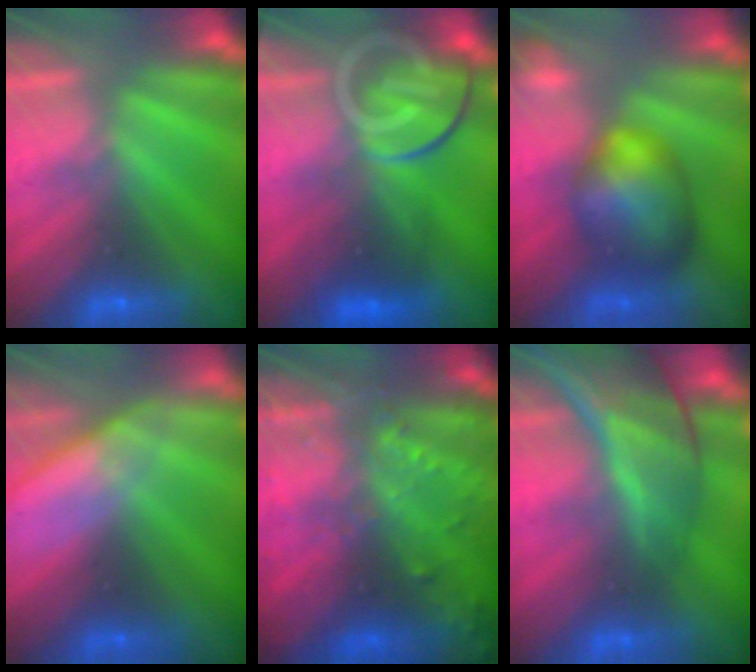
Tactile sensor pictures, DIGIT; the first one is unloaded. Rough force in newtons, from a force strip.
{"total": 7.6}
{"total": 9.1}
{"total": 2.9}
{"total": 8.9}
{"total": 7.6}